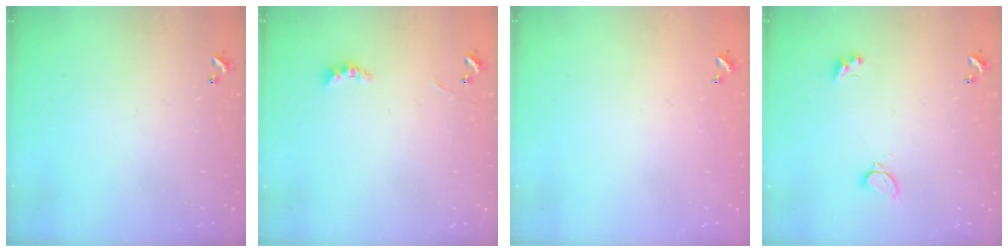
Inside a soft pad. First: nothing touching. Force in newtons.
{"total": 2.1, "press": 2.0, "slide": 0.6}
{"total": 2.9, "press": 2.9, "slide": 0.1}
{"total": 2.2, "press": 2.1, "slide": 0.6}